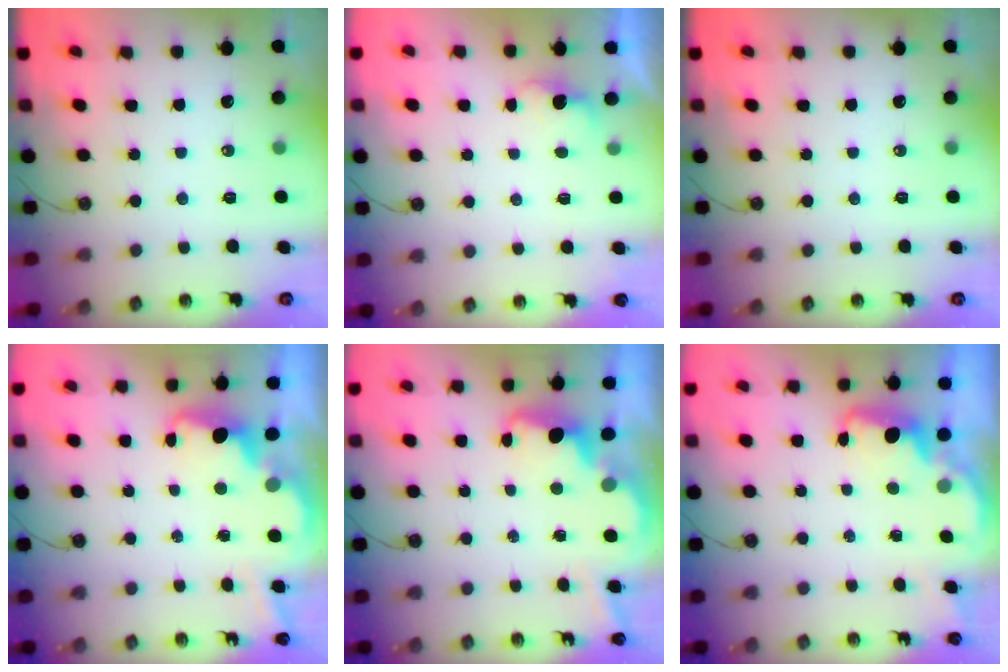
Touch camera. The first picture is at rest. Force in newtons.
{"total": 1.5, "press": 1.3, "slide": 0.8}
{"total": 0.0}
{"total": 3.7, "press": 3.7, "slide": 0.7}
{"total": 3.7, "press": 3.7, "slide": 0.7}
{"total": 2.3, "press": 2.3, "slide": 0.5}